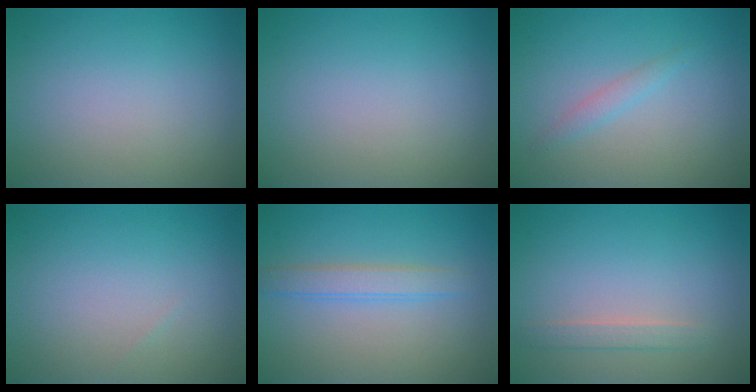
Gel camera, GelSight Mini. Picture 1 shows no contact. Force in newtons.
{"total": 0.0}
{"total": 1.1, "press": 1.1, "slide": 0.1}
{"total": 0.0}
{"total": 2.2, "press": 2.2, "slide": 0.1}
{"total": 1.3, "press": 1.3, "slide": 0.1}